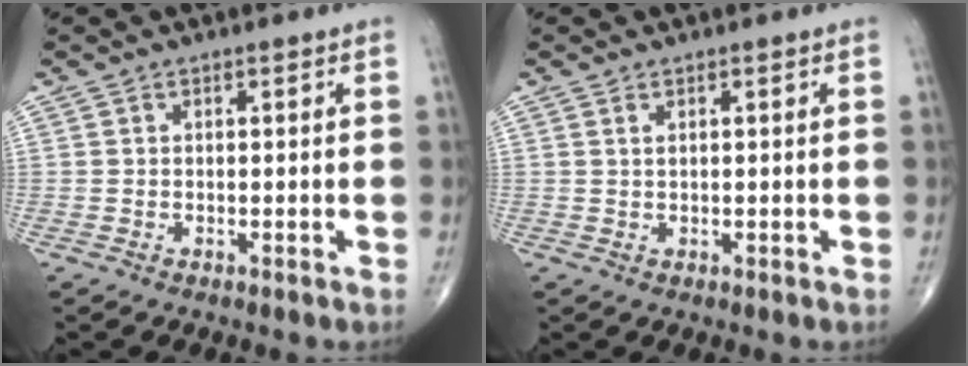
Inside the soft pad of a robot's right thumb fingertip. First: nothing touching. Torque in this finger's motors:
{"motor_torque": [-0.58, 0.16, 0.11, 0.09, -0.01]}